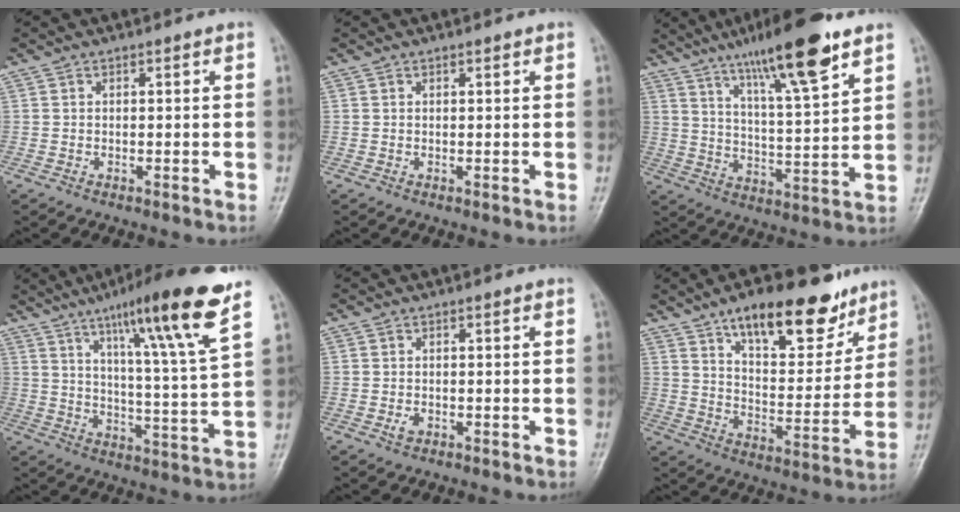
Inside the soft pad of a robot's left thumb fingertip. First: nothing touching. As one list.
[{"total": 0.5, "force": [0.4, 0.1, 0.3], "torque": [-0.007, -0.002, 0.005]}, {"total": 16.6, "force": [10.7, 2.4, 12.4], "torque": [-0.196, -0.048, 0.181]}, {"total": 18.3, "force": [11.1, 0.7, 14.5], "torque": [-0.210, -0.053, 0.167]}, {"total": 1.2, "force": [-0.3, 0.8, 0.8], "torque": [-0.014, -0.001, -0.005]}, {"total": 19.1, "force": [12.5, 7.7, 12.2], "torque": [-0.132, -0.065, 0.199]}]